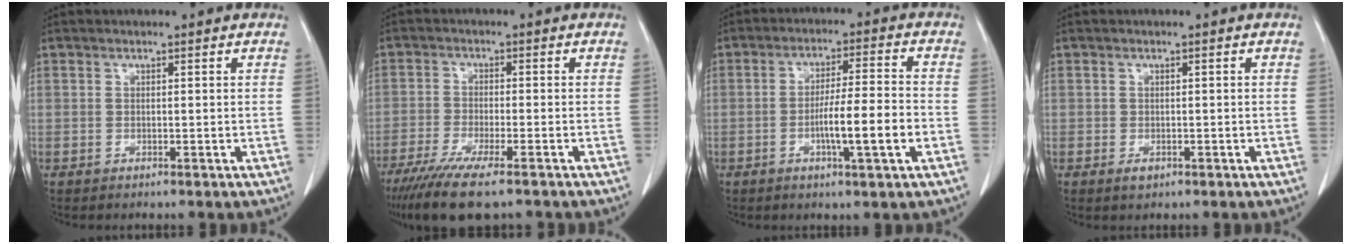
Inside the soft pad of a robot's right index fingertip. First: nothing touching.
{"total": 10.4, "force": [-7.7, 1.1, 6.8], "torque": [-0.114, -0.025, -0.122]}
{"total": 8.8, "force": [-2.6, 0.0, 8.4], "torque": [-0.145, -0.001, -0.046]}
{"total": 1.2, "force": [-0.6, 0.6, 0.8], "torque": [-0.013, 0.000, -0.004]}